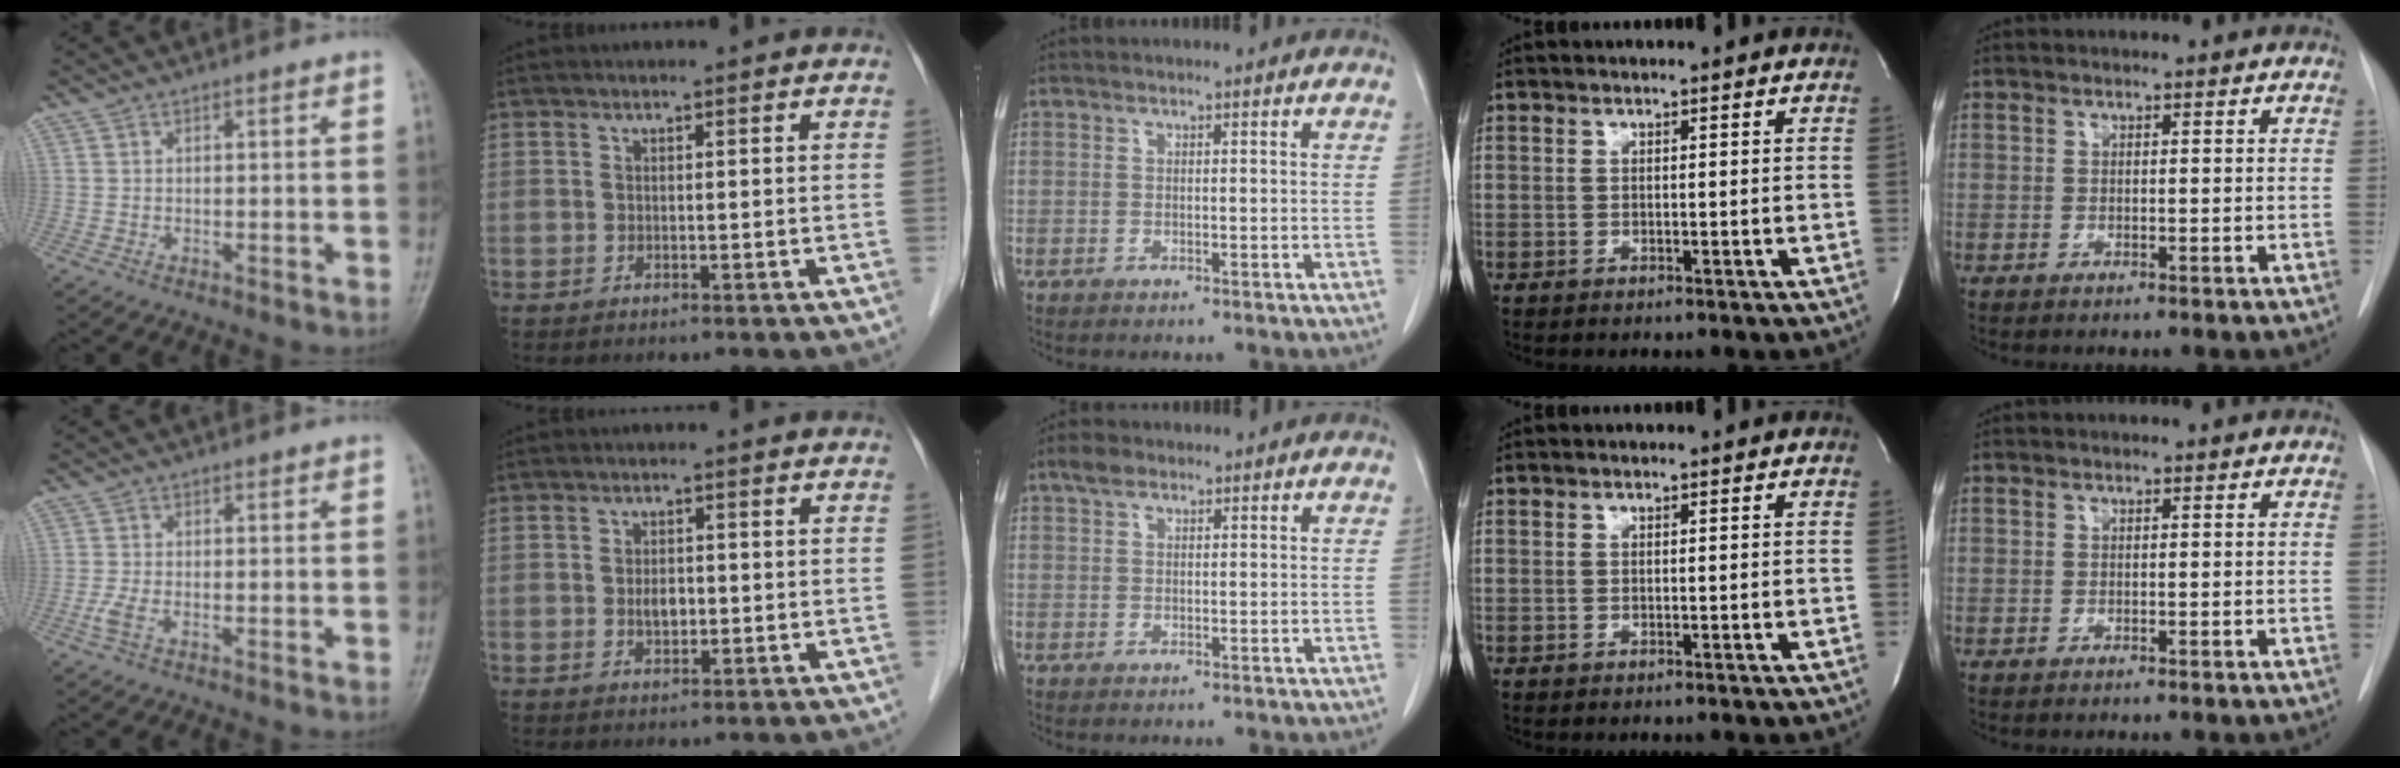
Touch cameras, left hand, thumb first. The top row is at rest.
{"thumb": {"total": 2.0, "force": [-0.8, 0.9, 1.6], "torque": [-0.043, -0.003, -0.018]}, "index": {"total": 2.4, "force": [-0.4, 1.4, 2.0], "torque": [-0.036, 0.000, -0.003]}, "middle": {"total": 1.9, "force": [1.4, 0.9, 1.0], "torque": [-0.025, 0.010, 0.025]}}